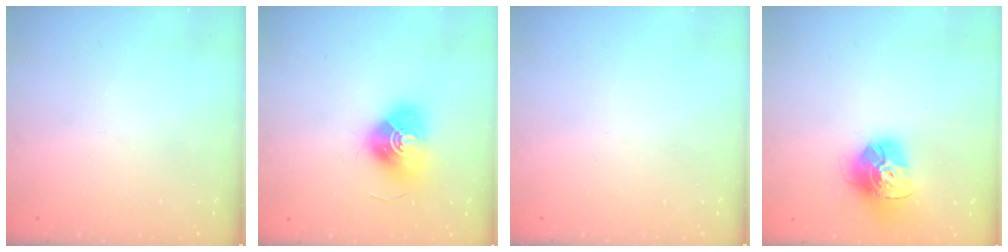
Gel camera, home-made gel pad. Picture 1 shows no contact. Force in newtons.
{"total": 14.4, "press": 14.4, "slide": 0.5}
{"total": 0.0}
{"total": 16.3, "press": 16.2, "slide": 1.5}